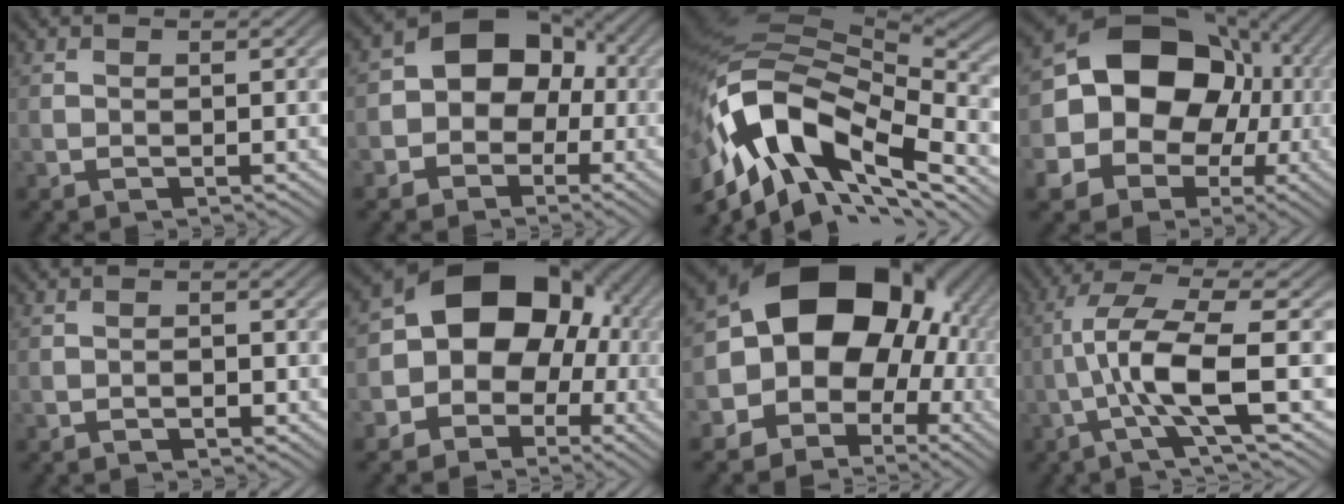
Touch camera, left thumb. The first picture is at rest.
{"total": 8.7, "force": [-1.1, 7.0, 5.1], "torque": [-0.063, 0.009, -0.050]}
{"total": 17.9, "force": [-6.5, 8.6, 14.2], "torque": [-0.298, -0.006, -0.119]}
{"total": 17.2, "force": [-0.2, 14.6, 9.1], "torque": [-0.204, 0.002, -0.025]}
{"total": 1.0, "force": [-0.6, 0.5, 0.6], "torque": [-0.005, 0.002, -0.010]}
{"total": 13.2, "force": [-0.3, 10.6, 7.9], "torque": [-0.123, -0.005, -0.031]}
{"total": 16.9, "force": [0.6, 13.7, 9.8], "torque": [-0.136, -0.004, -0.008]}
{"total": 9.5, "force": [-2.1, 1.8, 9.1], "torque": [-0.165, 0.016, -0.052]}